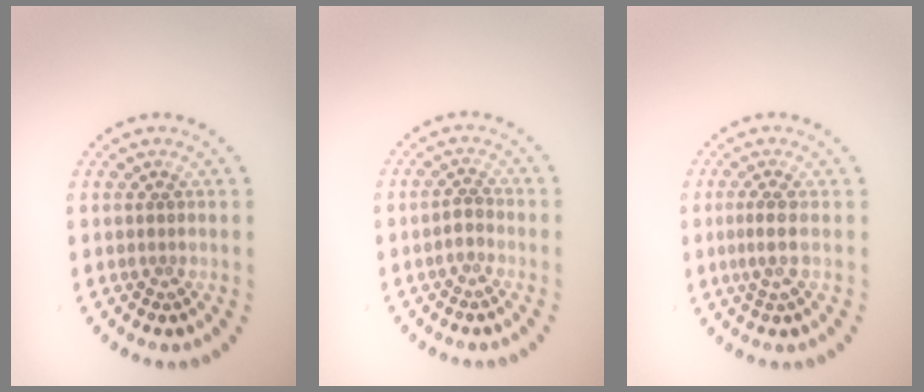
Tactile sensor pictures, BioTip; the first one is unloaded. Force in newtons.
{"total": 1.1, "press": 1.0, "slide": 0.6}
{"total": 1.7, "press": 1.4, "slide": 1.1}